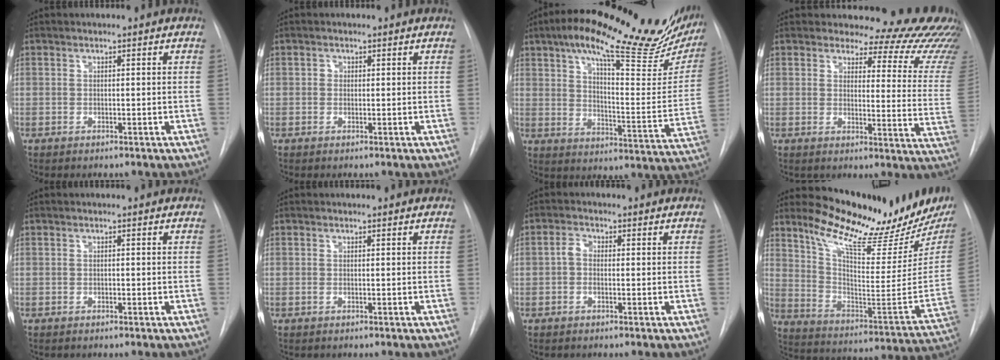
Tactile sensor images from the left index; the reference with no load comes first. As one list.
[{"total": 0.6, "force": [0.1, 0.6, 0.2], "torque": [0.000, 0.003, 0.002]}, {"total": 28.9, "force": [21.0, 6.8, 18.7], "torque": [-0.266, 0.004, 0.271]}, {"total": 17.6, "force": [17.0, 3.2, 3.0], "torque": [-0.009, -0.130, 0.165]}, {"total": 0.0}, {"total": 0.0}, {"total": 1.8, "force": [-0.2, 1.1, 1.4], "torque": [-0.024, 0.005, -0.007]}, {"total": 23.2, "force": [19.3, 4.6, 12.1], "torque": [-0.187, -0.067, 0.272]}]